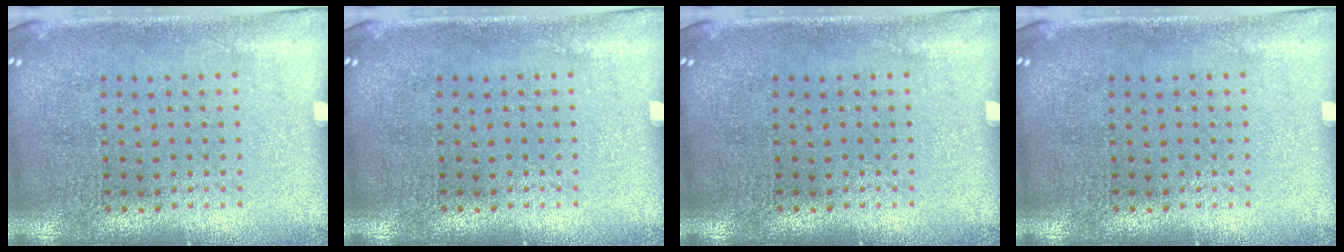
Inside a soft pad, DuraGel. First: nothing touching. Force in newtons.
{"total": 0.0}
{"total": 0.0}
{"total": 0.0}